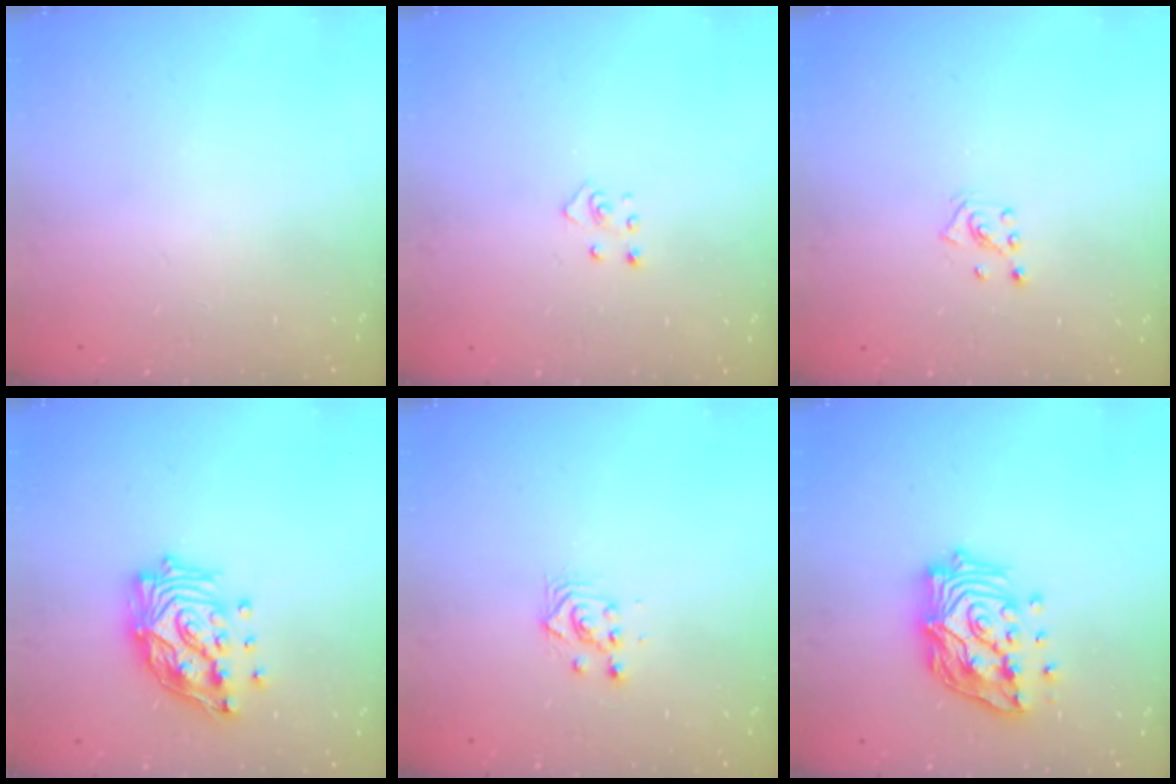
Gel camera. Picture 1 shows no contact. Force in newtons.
{"total": 2.8, "press": 2.8, "slide": 0.3}
{"total": 2.8, "press": 2.8, "slide": 0.2}
{"total": 16.8, "press": 16.7, "slide": 1.9}
{"total": 3.0, "press": 3.0, "slide": 0.1}
{"total": 18.1, "press": 17.9, "slide": 2.6}